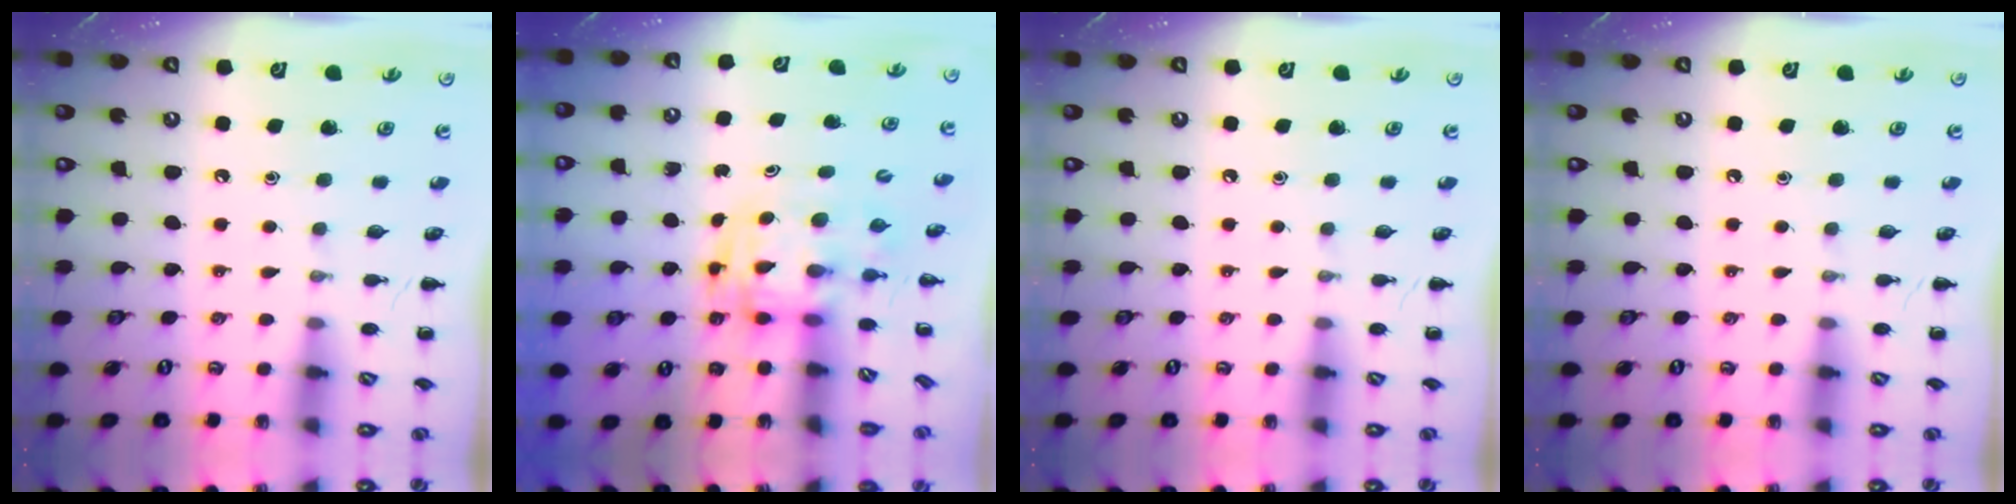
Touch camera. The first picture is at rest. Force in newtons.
{"total": 2.9, "press": 2.9, "slide": 0.6}
{"total": 0.0}
{"total": 0.0}